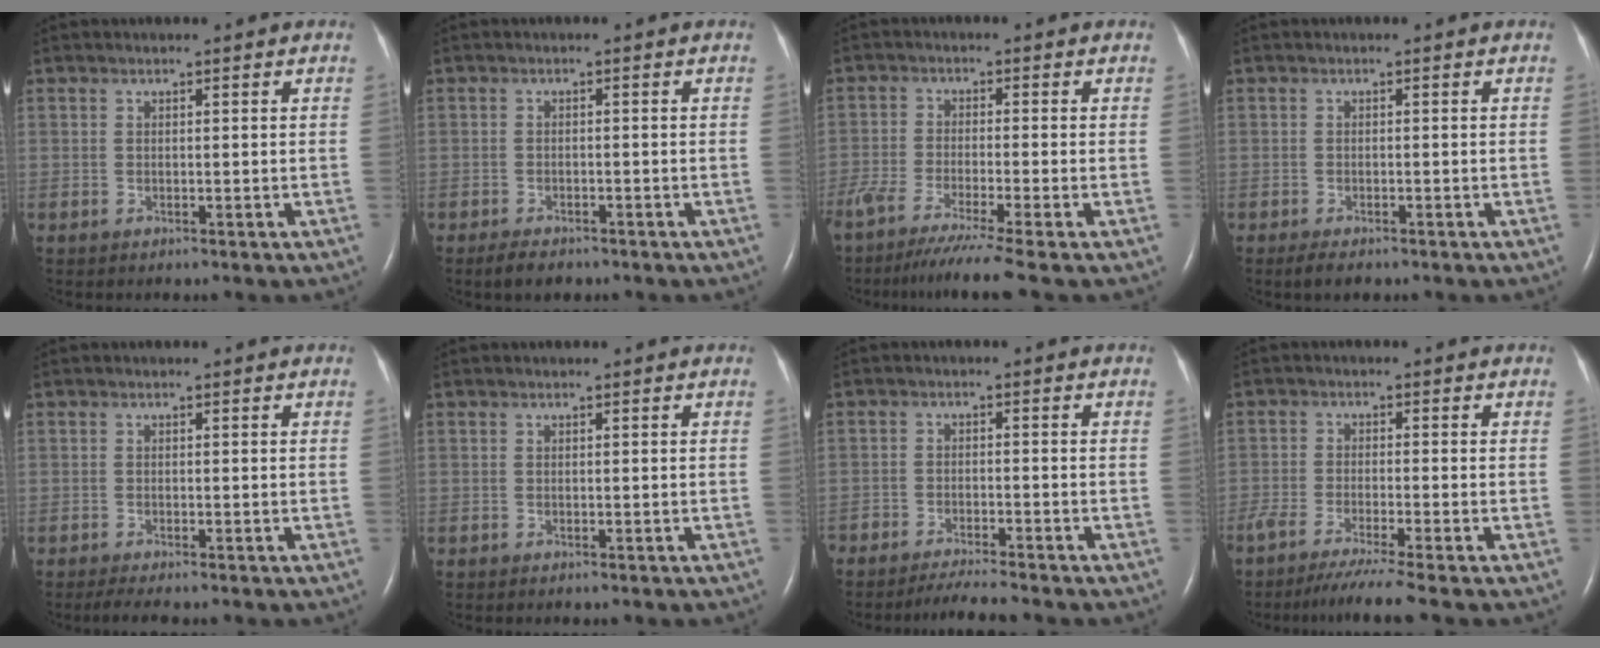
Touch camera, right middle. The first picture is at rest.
{"total": 3.0, "force": [-2.3, 1.3, 1.5], "torque": [-0.028, -0.003, -0.031]}
{"total": 10.8, "force": [-8.5, -1.2, 6.5], "torque": [-0.097, -0.039, -0.138]}
{"total": 2.2, "force": [-1.6, 0.8, 1.3], "torque": [-0.027, -0.004, -0.021]}
{"total": 2.0, "force": [-1.6, 0.0, 1.2], "torque": [-0.029, -0.007, -0.028]}
{"total": 0.0}
{"total": 4.5, "force": [-4.2, -0.2, 1.6], "torque": [-0.028, -0.016, -0.073]}
{"total": 8.0, "force": [-6.5, -1.0, 4.6], "torque": [-0.068, -0.026, -0.106]}